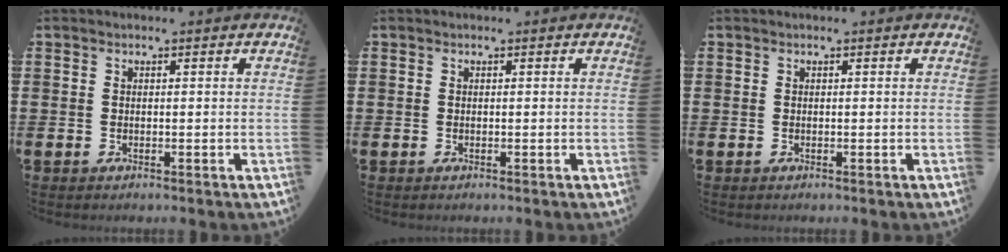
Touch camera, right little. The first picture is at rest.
{"total": 0.0}
{"total": 0.0}